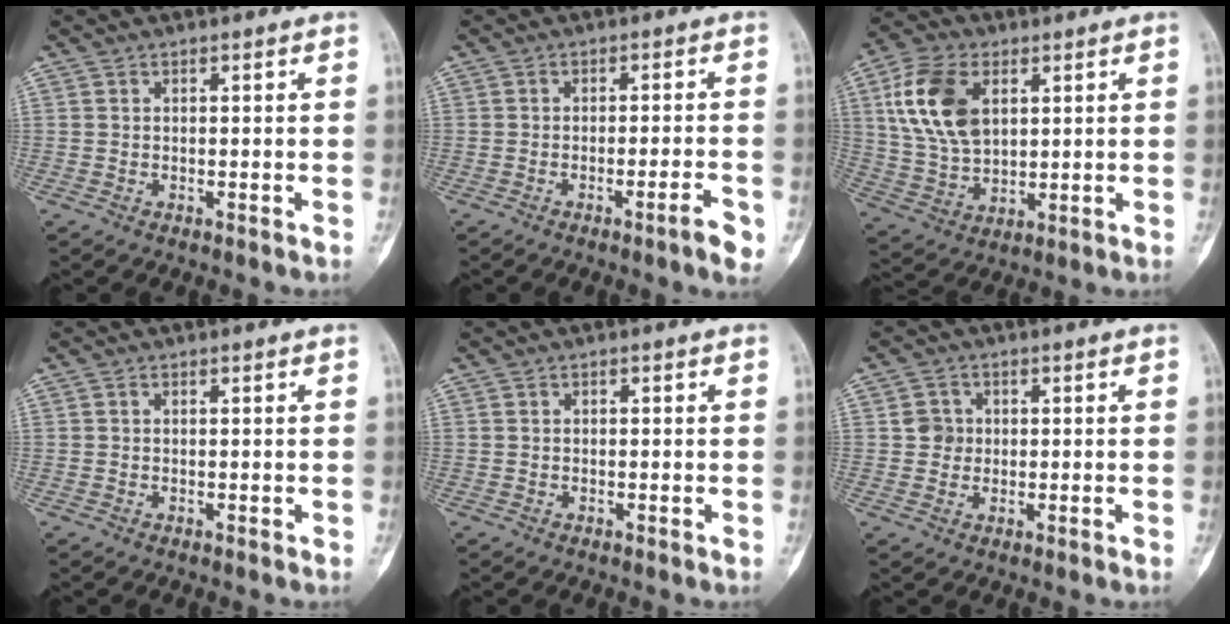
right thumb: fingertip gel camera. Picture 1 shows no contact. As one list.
[{"total": 4.6, "force": [-2.4, 0.3, 3.9], "torque": [-0.055, 0.009, -0.035]}, {"total": 14.3, "force": [4.5, 9.1, 10.1], "torque": [-0.183, -0.004, 0.091]}, {"total": 0.0}, {"total": 0.0}, {"total": 3.2, "force": [0.3, 3.1, 0.9], "torque": [0.008, 0.006, 0.002]}]